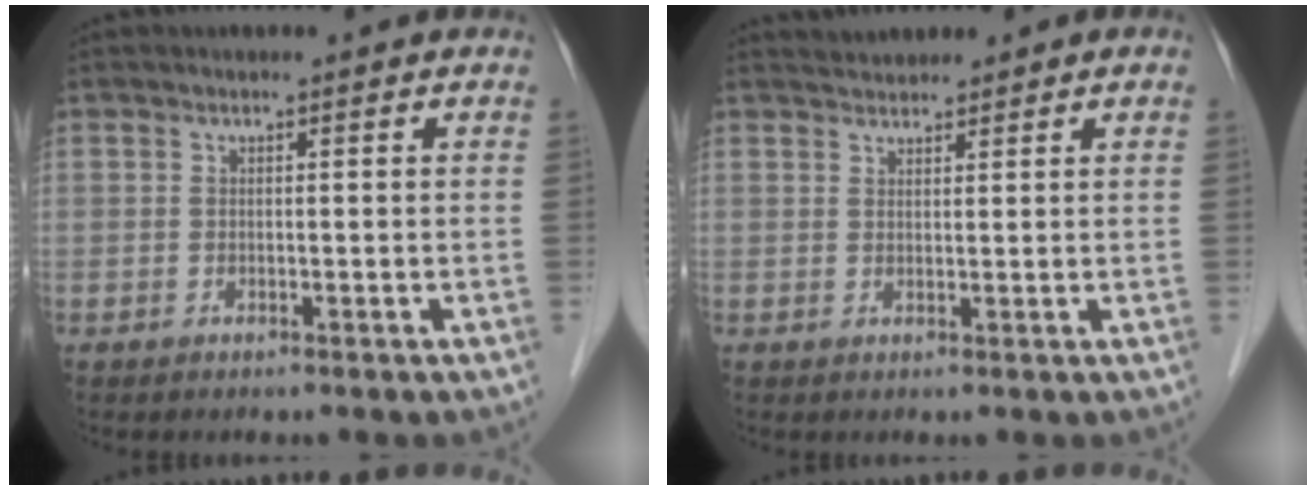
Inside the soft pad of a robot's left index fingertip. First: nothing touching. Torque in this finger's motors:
{"motor_torque": [0.09, -0.54, 0.42, 0.07]}